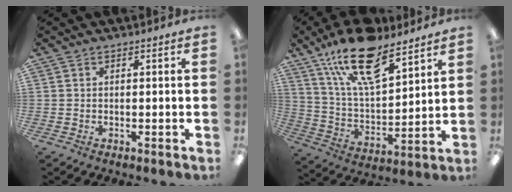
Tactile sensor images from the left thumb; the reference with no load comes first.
{"total": 20.1, "force": [13.3, 8.1, 12.8], "torque": [-0.229, -0.060, 0.233]}